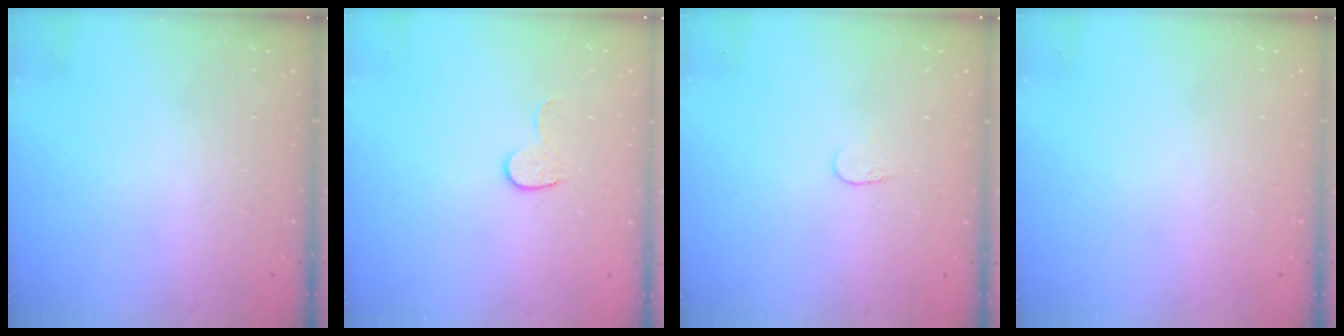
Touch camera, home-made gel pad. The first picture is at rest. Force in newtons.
{"total": 5.4, "press": 5.4, "slide": 0.5}
{"total": 3.6, "press": 3.6, "slide": 0.3}
{"total": 0.0}